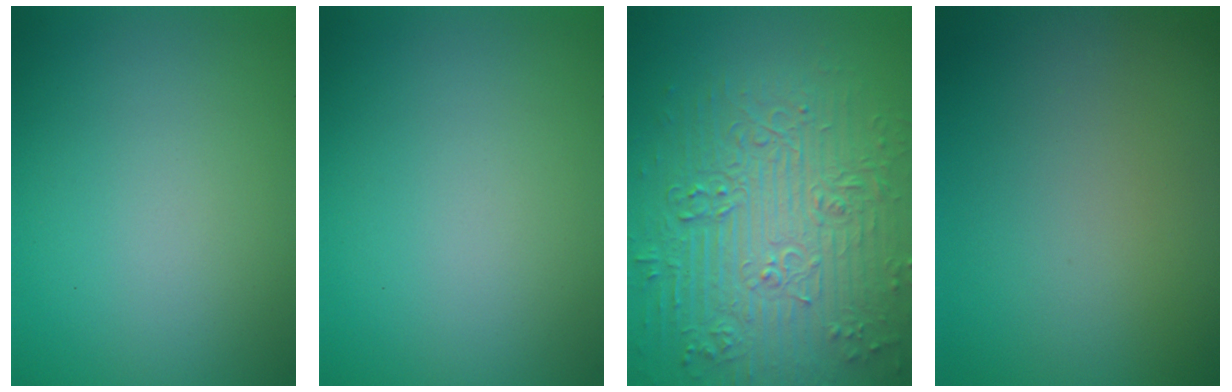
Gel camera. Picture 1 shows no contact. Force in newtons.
{"total": 0.0}
{"total": 9.2, "press": 6.8, "slide": 6.2}
{"total": 0.0}